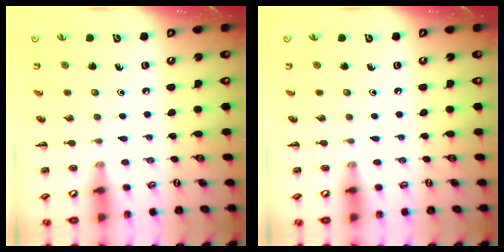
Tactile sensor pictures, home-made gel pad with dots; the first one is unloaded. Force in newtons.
{"total": 0.0}